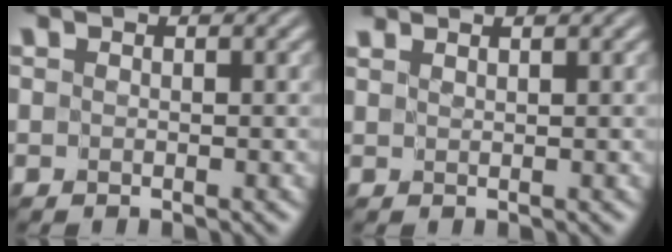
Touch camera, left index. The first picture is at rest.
{"total": 1.6, "force": [1.6, 0.0, 0.3], "torque": [-0.002, -0.007, 0.024]}